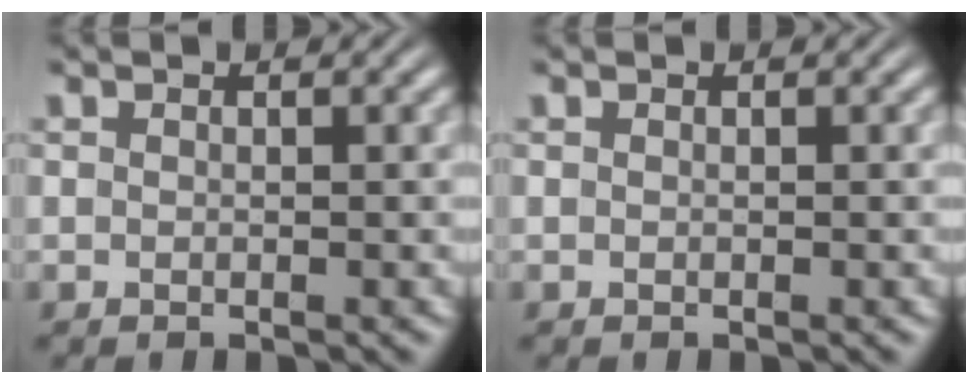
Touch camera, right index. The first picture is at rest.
{"total": 0.0}